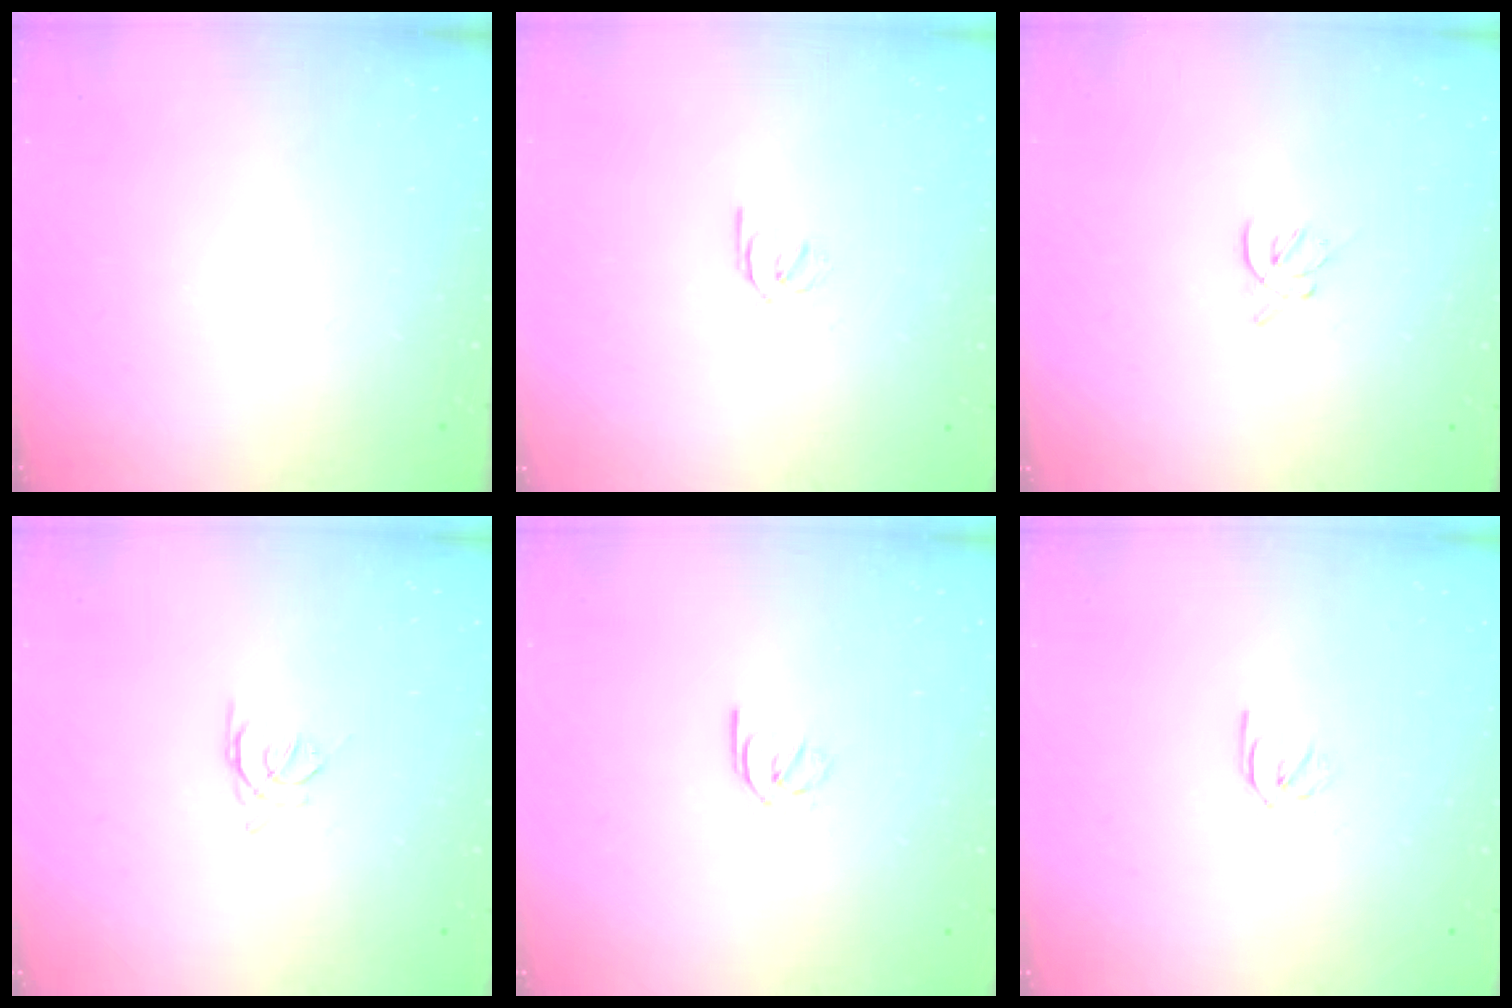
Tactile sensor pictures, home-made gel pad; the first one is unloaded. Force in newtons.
{"total": 2.1, "press": 2.1, "slide": 0.1}
{"total": 2.0, "press": 1.9, "slide": 0.5}
{"total": 2.5, "press": 2.4, "slide": 0.5}
{"total": 2.9, "press": 2.8, "slide": 0.8}
{"total": 2.4, "press": 2.3, "slide": 0.7}